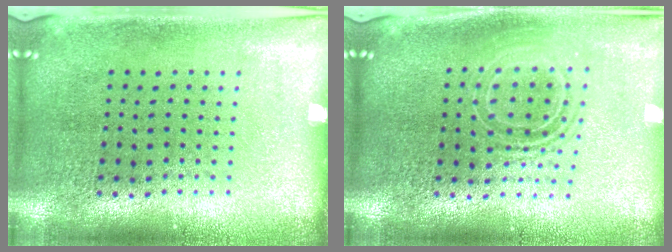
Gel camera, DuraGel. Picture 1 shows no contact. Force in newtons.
{"total": 1.8, "press": 1.3, "slide": 1.1}